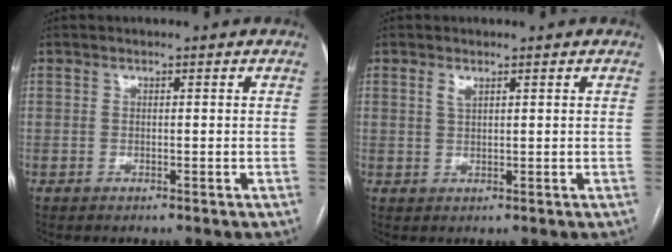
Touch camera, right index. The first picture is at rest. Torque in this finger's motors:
{"motor_torque": [0.05, 0.08, 0.06, 0.03]}